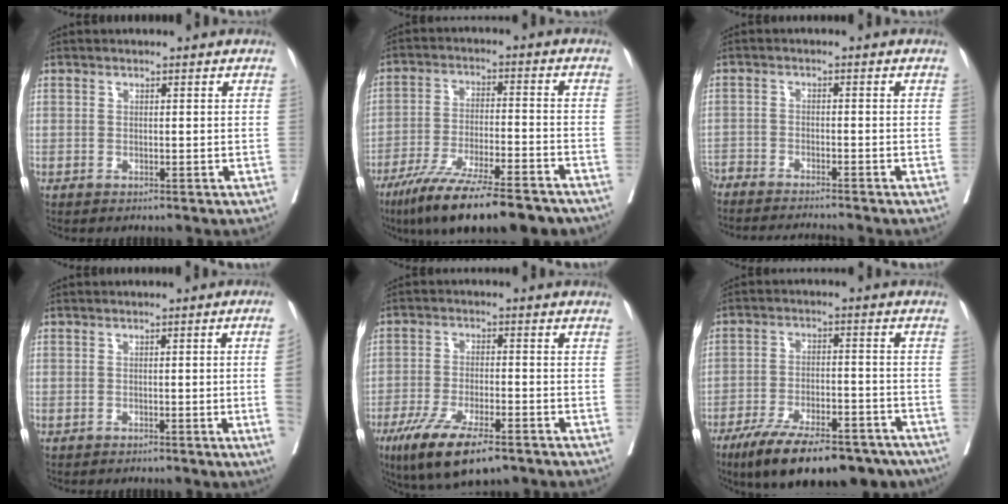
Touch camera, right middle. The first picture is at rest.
{"total": 18.5, "force": [-14.6, 2.7, 11.0], "torque": [-0.155, -0.024, -0.232]}
{"total": 11.0, "force": [-10.4, 0.3, 3.7], "torque": [-0.046, -0.012, -0.160]}
{"total": 4.2, "force": [-0.7, -0.9, 4.0], "torque": [-0.048, 0.003, -0.009]}
{"total": 11.4, "force": [-7.4, 2.7, 8.3], "torque": [-0.149, -0.023, -0.124]}
{"total": 19.5, "force": [-14.9, 6.0, 11.0], "torque": [-0.143, 0.002, -0.221]}